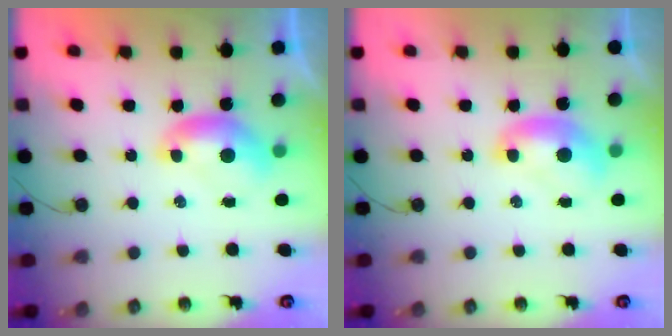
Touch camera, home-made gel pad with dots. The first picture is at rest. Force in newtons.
{"total": 1.2, "press": 1.2, "slide": 0.0}